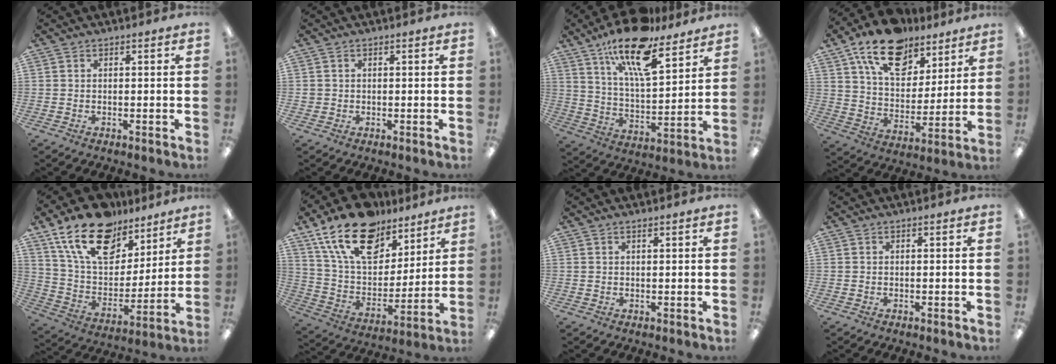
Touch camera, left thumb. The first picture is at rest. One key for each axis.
{"total": 0.9, "fx": 0.2, "fy": 0.9, "fz": 0.0, "tx": 0.000, "ty": 0.004, "tz": 0.003}
{"total": 19.1, "fx": 13.6, "fy": 6.2, "fz": 11.8, "tx": -0.202, "ty": -0.076, "tz": 0.229}
{"total": 17.7, "fx": 12.2, "fy": 9.7, "fz": 8.5, "tx": -0.144, "ty": -0.064, "tz": 0.218}
{"total": 20.3, "fx": 13.9, "fy": 10.8, "fz": 10.1, "tx": -0.198, "ty": -0.071, "tz": 0.252}
{"total": 20.3, "fx": 13.8, "fy": 10.8, "fz": 10.3, "tx": -0.198, "ty": -0.070, "tz": 0.250}
{"total": 0.6, "fx": 0.6, "fy": 0.1, "fz": 0.2, "tx": -0.005, "ty": -0.001, "tz": 0.011}
{"total": 0.0}